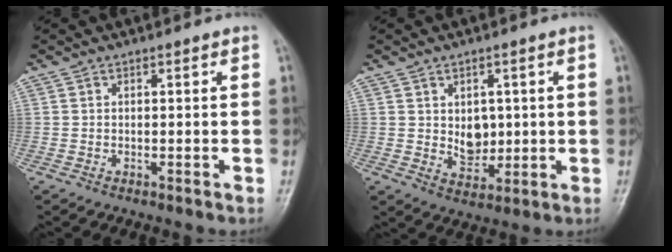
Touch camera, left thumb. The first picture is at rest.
{"total": 5.5, "force": [0.8, 4.1, 3.6], "torque": [-0.033, -0.013, 0.024]}